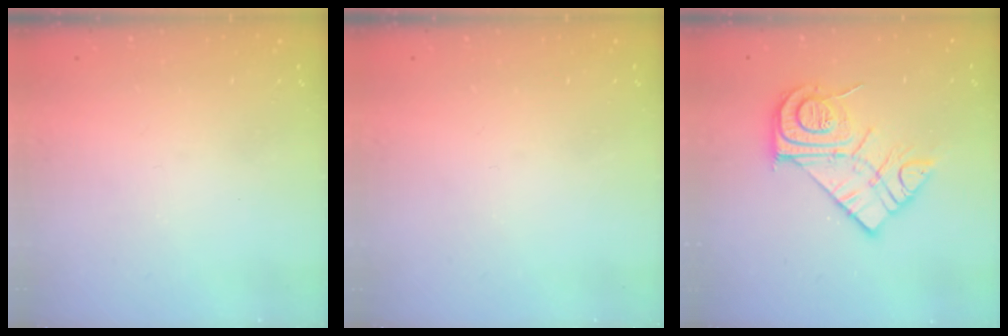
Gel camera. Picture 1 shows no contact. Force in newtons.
{"total": 0.0}
{"total": 16.1, "press": 16.0, "slide": 1.1}